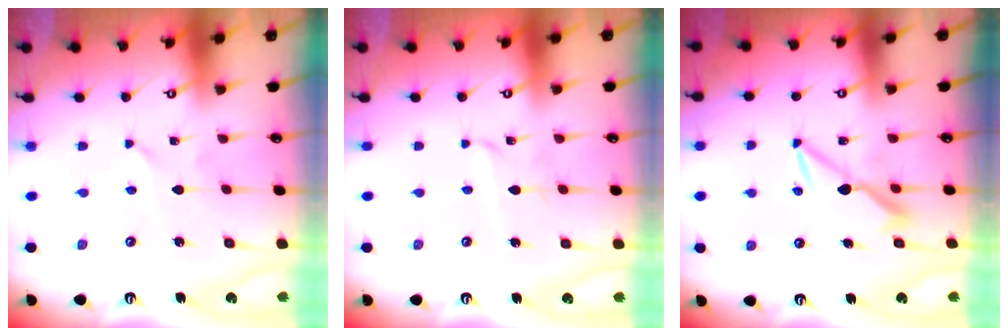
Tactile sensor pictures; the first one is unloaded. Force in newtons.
{"total": 2.5, "press": 2.4, "slide": 0.3}
{"total": 7.7, "press": 7.6, "slide": 1.2}